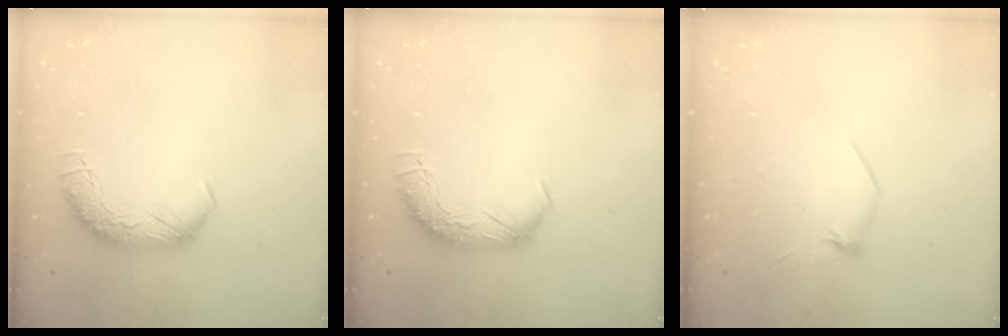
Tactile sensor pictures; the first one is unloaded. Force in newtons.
{"total": 0.0}
{"total": 7.0, "press": 6.9, "slide": 0.9}